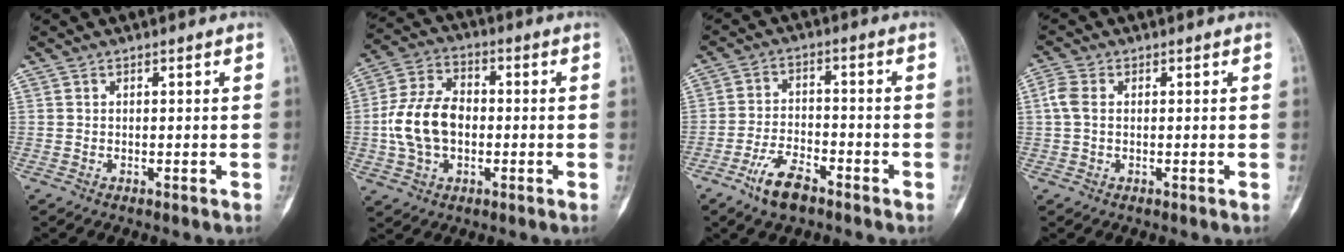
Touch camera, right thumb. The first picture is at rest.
{"total": 12.5, "force": [-1.0, 8.4, 9.2], "torque": [-0.171, 0.026, -0.023]}
{"total": 7.7, "force": [-5.0, 3.4, 4.8], "torque": [-0.089, 0.024, -0.092]}
{"total": 3.5, "force": [0.3, 2.4, 2.5], "torque": [-0.066, 0.009, 0.002]}